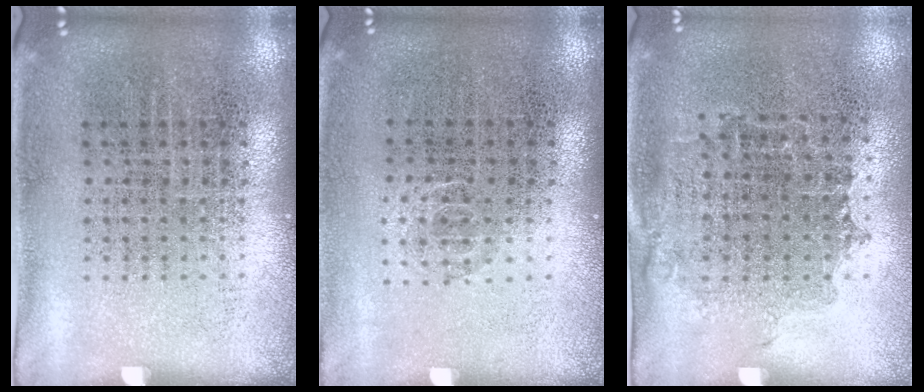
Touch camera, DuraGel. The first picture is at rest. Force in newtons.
{"total": 0.6, "press": 0.4, "slide": 0.4}
{"total": 1.1, "press": 0.9, "slide": 0.5}